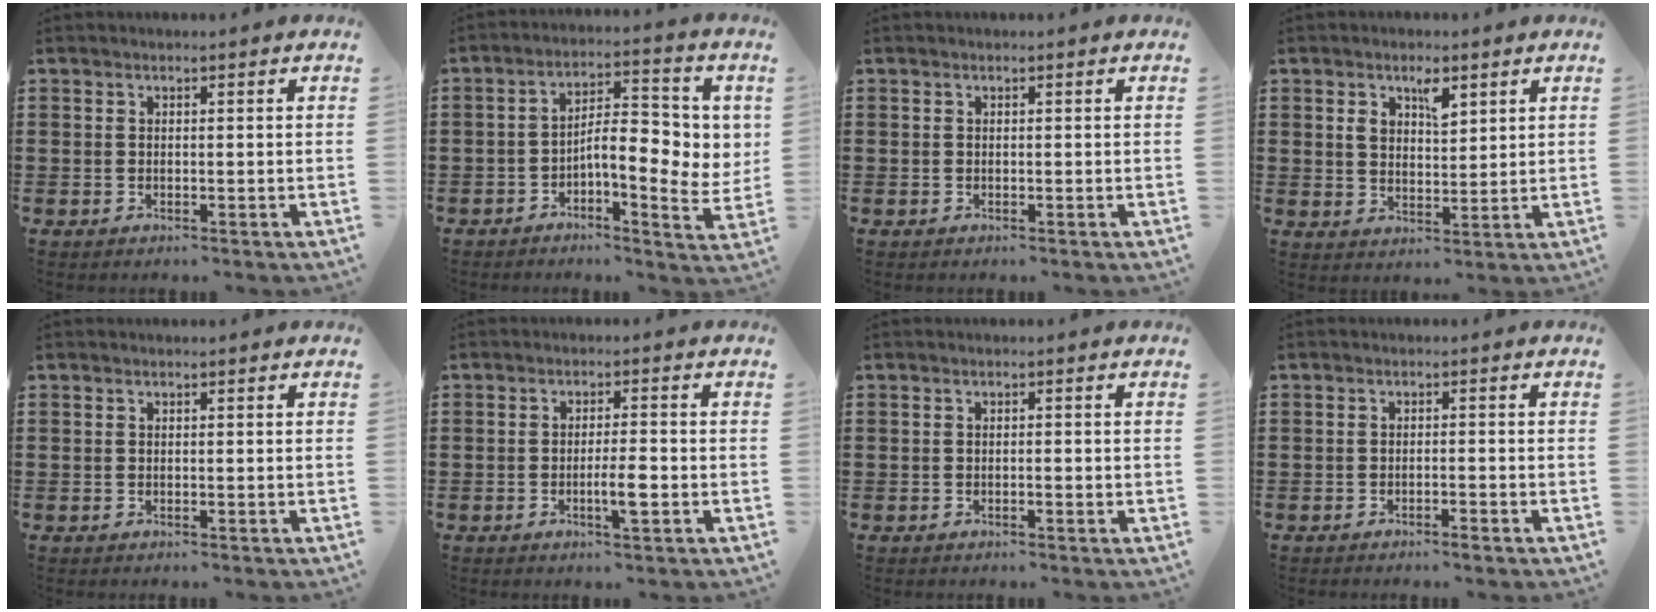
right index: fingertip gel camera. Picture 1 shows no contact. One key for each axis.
{"total": 7.7, "fx": -0.1, "fy": 3.1, "fz": 7.1, "tx": -0.108, "ty": -0.007, "tz": -0.011}
{"total": 0.0}
{"total": 3.9, "fx": 2.1, "fy": 1.9, "fz": 2.7, "tx": -0.044, "ty": 0.002, "tz": 0.033}
{"total": 0.0}
{"total": 4.0, "fx": -1.3, "fy": 0.4, "fz": 3.8, "tx": -0.071, "ty": -0.005, "tz": -0.025}
{"total": 0.9, "fx": -0.4, "fy": 0.2, "fz": 0.7, "tx": -0.013, "ty": -0.004, "tz": -0.006}
{"total": 1.3, "fx": -1.1, "fy": -0.1, "fz": 0.7, "tx": -0.014, "ty": -0.004, "tz": -0.020}